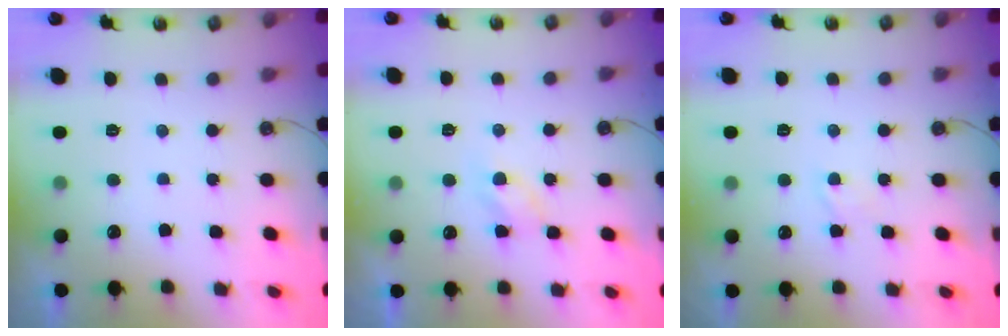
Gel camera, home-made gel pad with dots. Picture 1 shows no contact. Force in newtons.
{"total": 5.0, "press": 4.9, "slide": 0.7}
{"total": 2.8, "press": 2.8, "slide": 0.4}